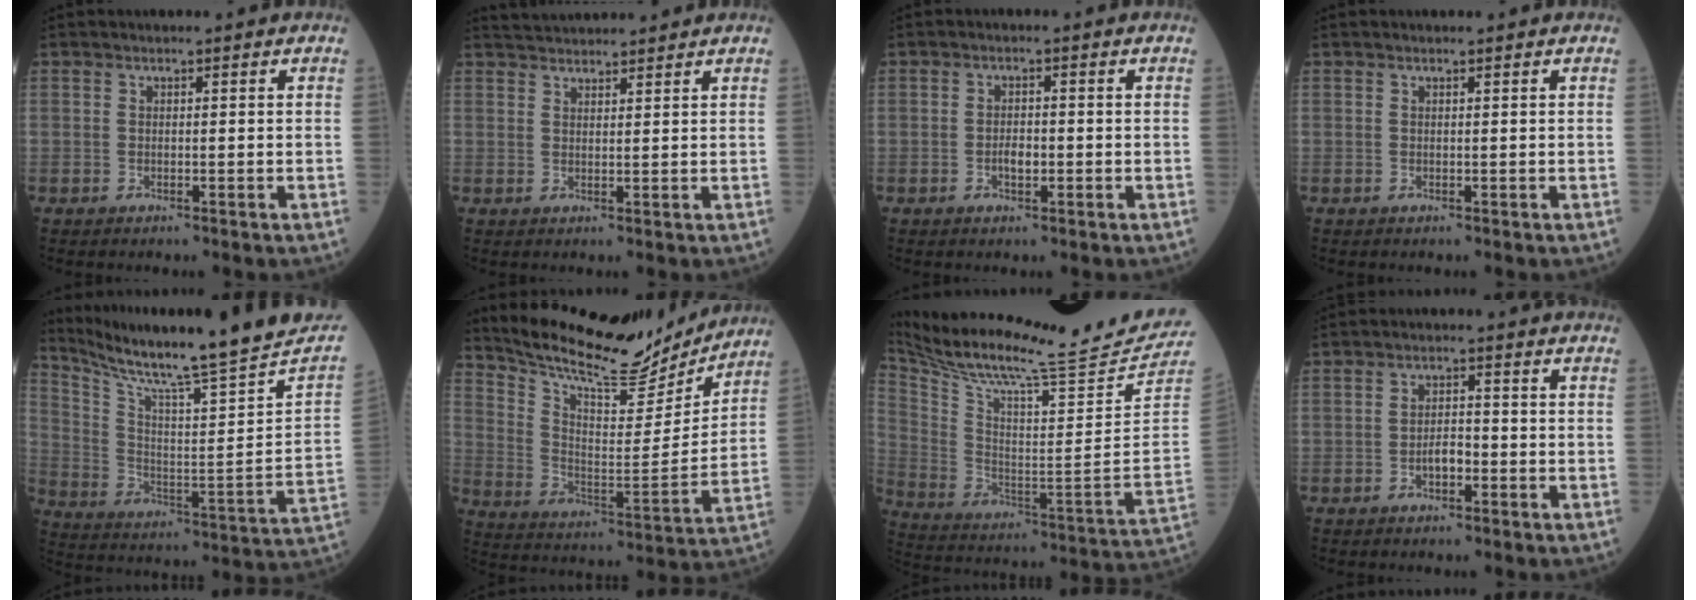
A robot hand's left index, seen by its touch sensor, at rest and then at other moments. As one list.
[{"total": 4.9, "force": [4.8, 0.3, 0.9], "torque": [-0.019, 0.032, 0.079]}, {"total": 2.1, "force": [-0.8, 0.9, 1.7], "torque": [-0.030, 0.000, -0.013]}, {"total": 0.0}, {"total": 22.1, "force": [19.2, -1.7, 10.8], "torque": [-0.186, -0.078, 0.282]}, {"total": 18.8, "force": [17.5, 3.3, 6.1], "torque": [-0.119, -0.027, 0.273]}, {"total": 26.5, "force": [24.2, -0.8, 10.7], "torque": [-0.207, -0.119, 0.360]}, {"total": 2.6, "force": [-1.3, 1.2, 2.0], "torque": [-0.033, 0.003, -0.024]}]